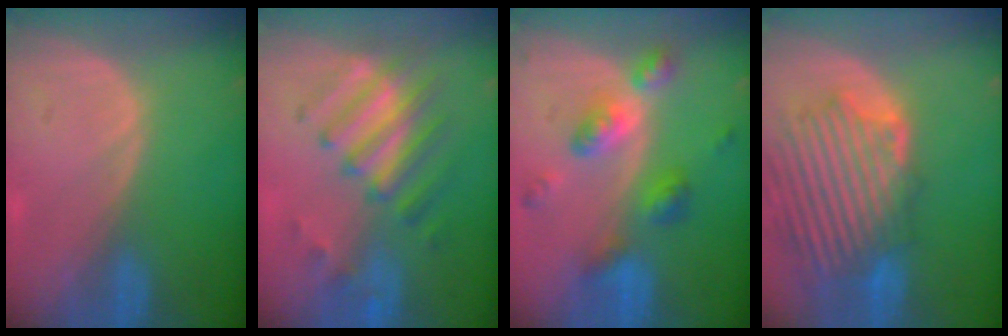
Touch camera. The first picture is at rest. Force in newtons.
{"total": 8.0, "press": 7.7, "slide": 2.2}
{"total": 7.2, "press": 7.2, "slide": 0.6}
{"total": 12.2, "press": 11.4, "slide": 4.3}